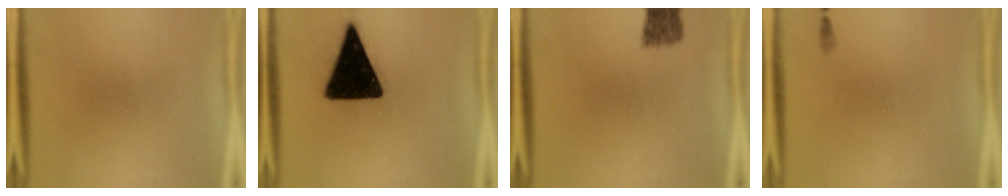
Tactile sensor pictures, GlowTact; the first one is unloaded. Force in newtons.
{"total": 18.8}
{"total": 2.3}
{"total": 0.5}